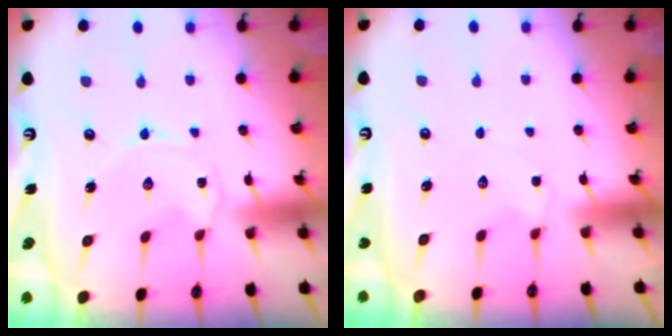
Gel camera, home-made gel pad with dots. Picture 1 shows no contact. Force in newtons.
{"total": 1.9, "press": 1.9, "slide": 0.5}